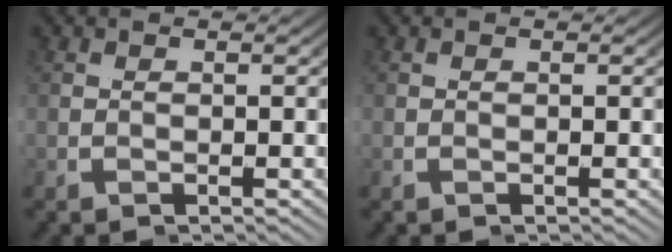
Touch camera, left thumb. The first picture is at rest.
{"total": 0.0}